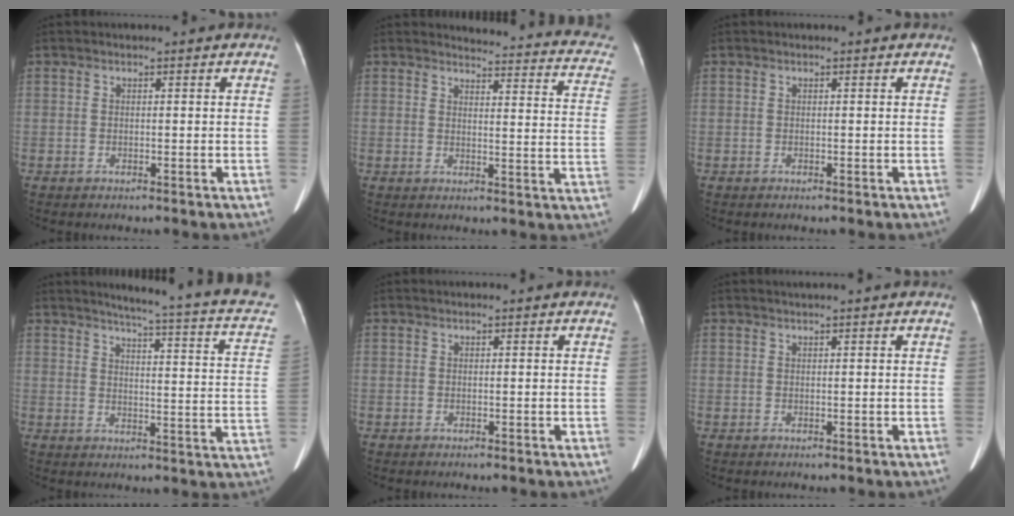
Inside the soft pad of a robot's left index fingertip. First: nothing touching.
{"total": 16.6, "force": [15.4, 3.3, 5.1], "torque": [-0.029, -0.058, 0.135]}
{"total": 0.0}
{"total": 18.7, "force": [15.6, 0.9, 10.3], "torque": [-0.137, -0.048, 0.161]}
{"total": 0.0}
{"total": 1.2, "force": [1.0, -0.3, 0.6], "torque": [-0.013, 0.009, 0.025]}